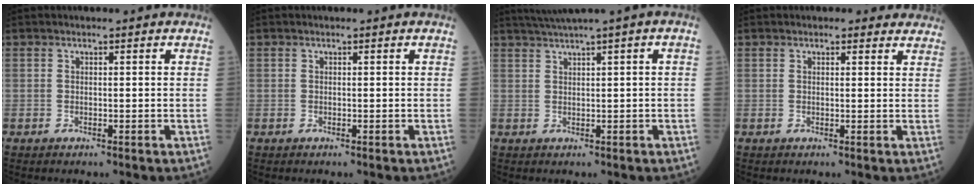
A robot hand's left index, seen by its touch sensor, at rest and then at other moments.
{"total": 0.0}
{"total": 3.9, "force": [2.5, -1.0, 2.8], "torque": [-0.058, 0.013, 0.050]}
{"total": 4.4, "force": [3.9, 1.5, 1.5], "torque": [-0.010, 0.009, 0.034]}